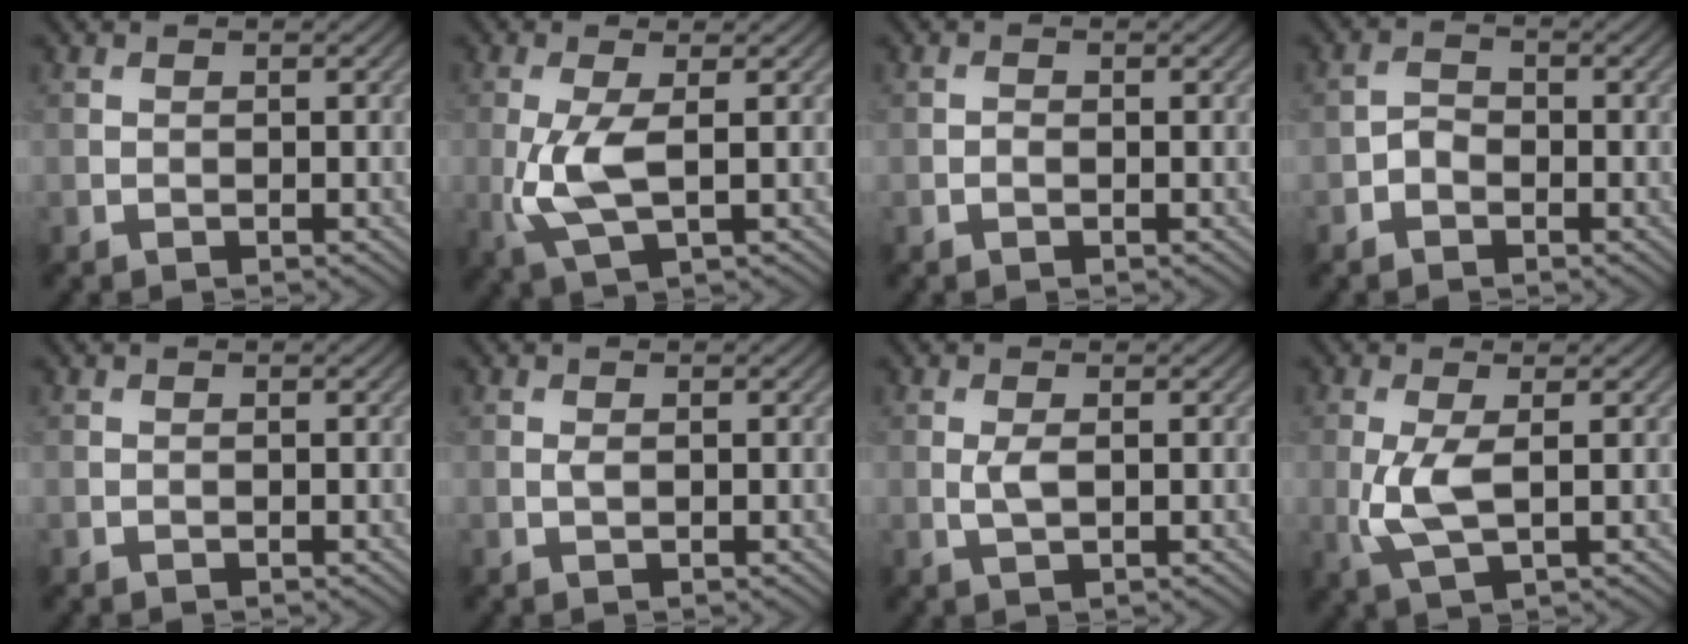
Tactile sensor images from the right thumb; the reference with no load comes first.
{"total": 5.5, "force": [-0.2, 1.8, 5.2], "torque": [-0.128, -0.006, -0.005]}
{"total": 0.5, "force": [-0.2, 0.3, 0.4], "torque": [-0.006, 0.001, -0.004]}
{"total": 1.9, "force": [-1.0, 1.3, 0.9], "torque": [-0.018, 0.006, -0.024]}
{"total": 0.0}
{"total": 0.6, "force": [0.1, 0.2, 0.6], "torque": [-0.013, -0.001, 0.002]}
{"total": 1.8, "force": [0.2, 0.6, 1.6], "torque": [-0.042, -0.001, 0.005]}
{"total": 4.6, "force": [0.0, 1.5, 4.4], "torque": [-0.111, -0.004, 0.000]}